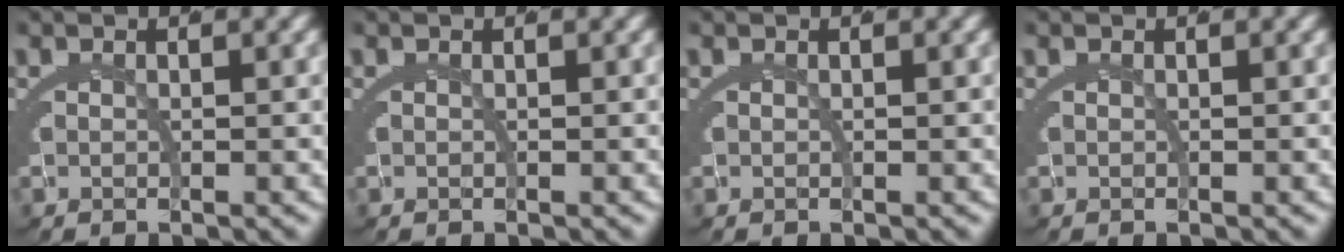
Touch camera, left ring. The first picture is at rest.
{"total": 0.0}
{"total": 0.0}
{"total": 0.0}